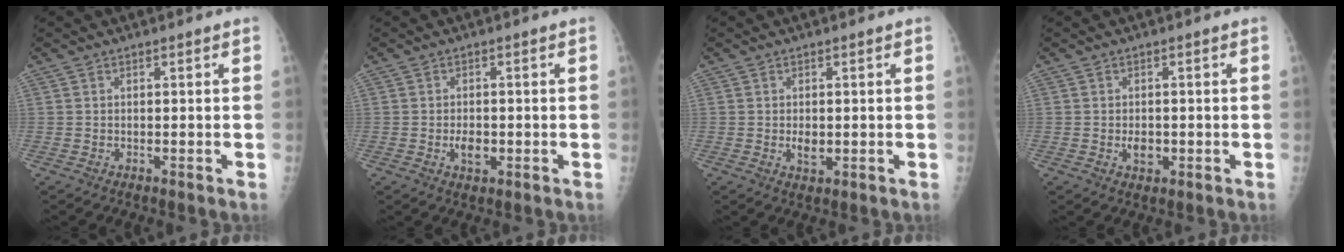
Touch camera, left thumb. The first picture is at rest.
{"total": 3.2, "force": [-0.9, 2.0, 2.4], "torque": [-0.032, 0.002, -0.011]}
{"total": 2.5, "force": [-0.2, 1.6, 1.9], "torque": [-0.023, -0.003, 0.001]}
{"total": 2.7, "force": [-0.6, 1.9, 1.8], "torque": [-0.019, 0.003, -0.006]}